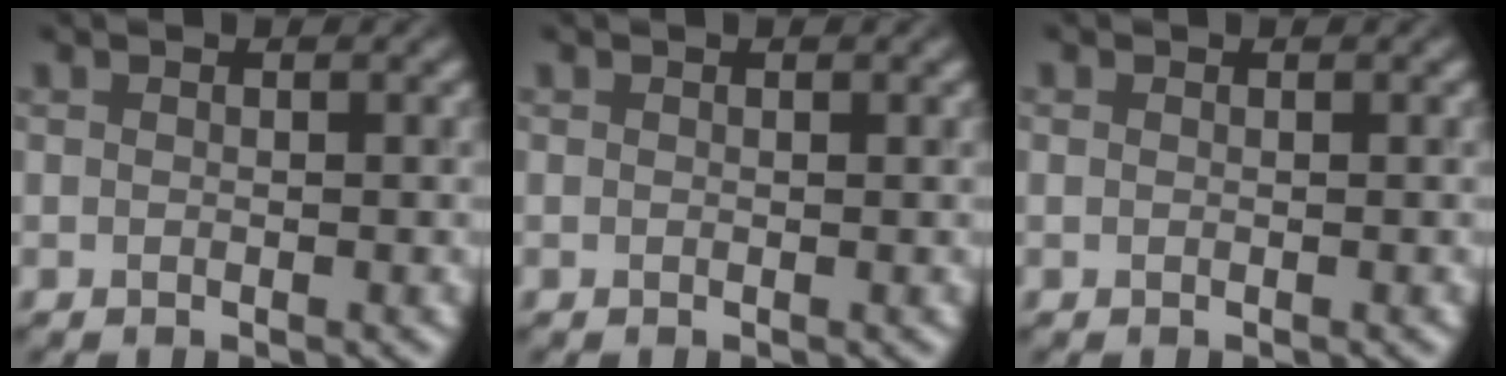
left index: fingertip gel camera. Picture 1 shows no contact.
{"total": 0.0}
{"total": 0.0}